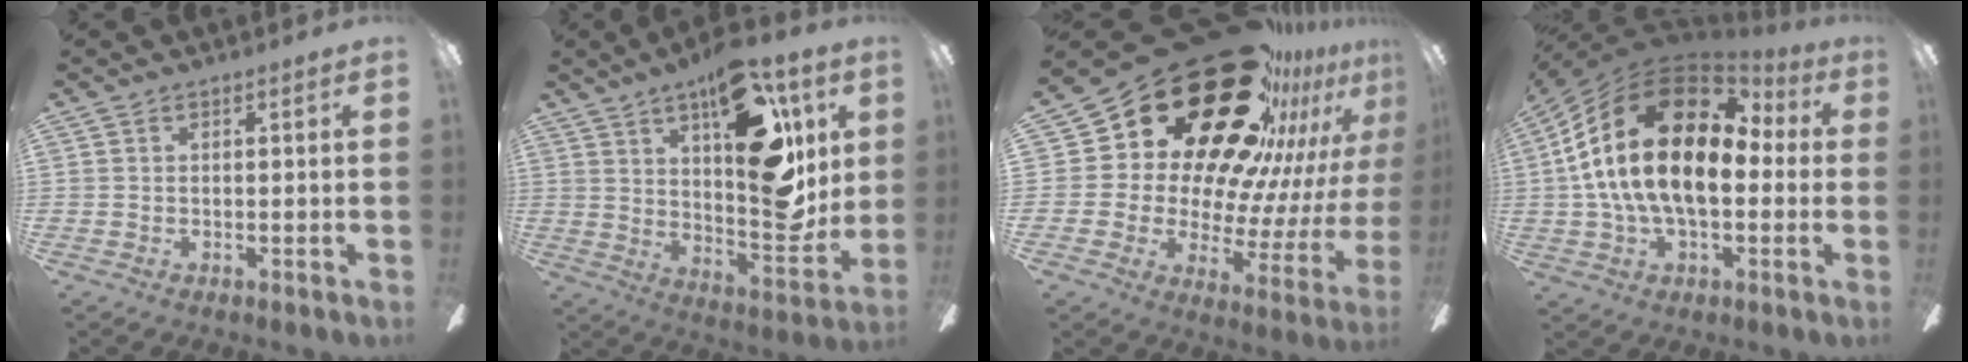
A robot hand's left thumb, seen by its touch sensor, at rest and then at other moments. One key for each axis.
{"total": 23.2, "fx": 11.2, "fy": 9.9, "fz": 17.8, "tx": -0.237, "ty": -0.074, "tz": 0.188}
{"total": 31.8, "fx": 21.8, "fy": 14.6, "fz": 18.0, "tx": -0.256, "ty": -0.176, "tz": 0.409}
{"total": 22.3, "fx": 2.8, "fy": 12.6, "fz": 18.1, "tx": -0.391, "ty": 0.004, "tz": 0.041}